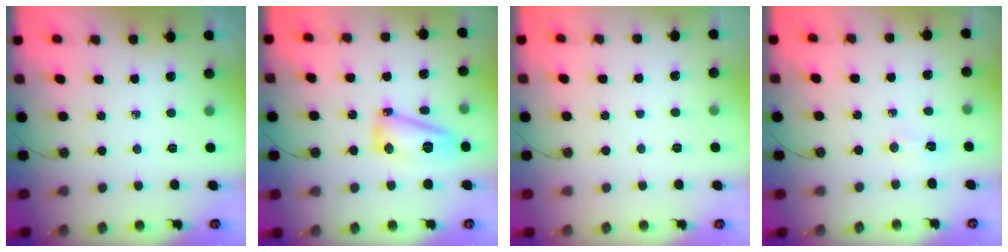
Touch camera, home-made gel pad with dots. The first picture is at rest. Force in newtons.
{"total": 11.4, "press": 11.1, "slide": 2.3}
{"total": 4.7, "press": 2.5, "slide": 3.9}
{"total": 7.0, "press": 2.8, "slide": 6.4}